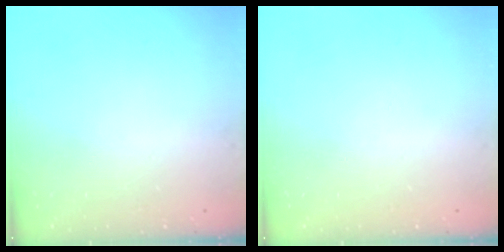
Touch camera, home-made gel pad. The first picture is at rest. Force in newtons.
{"total": 0.0}